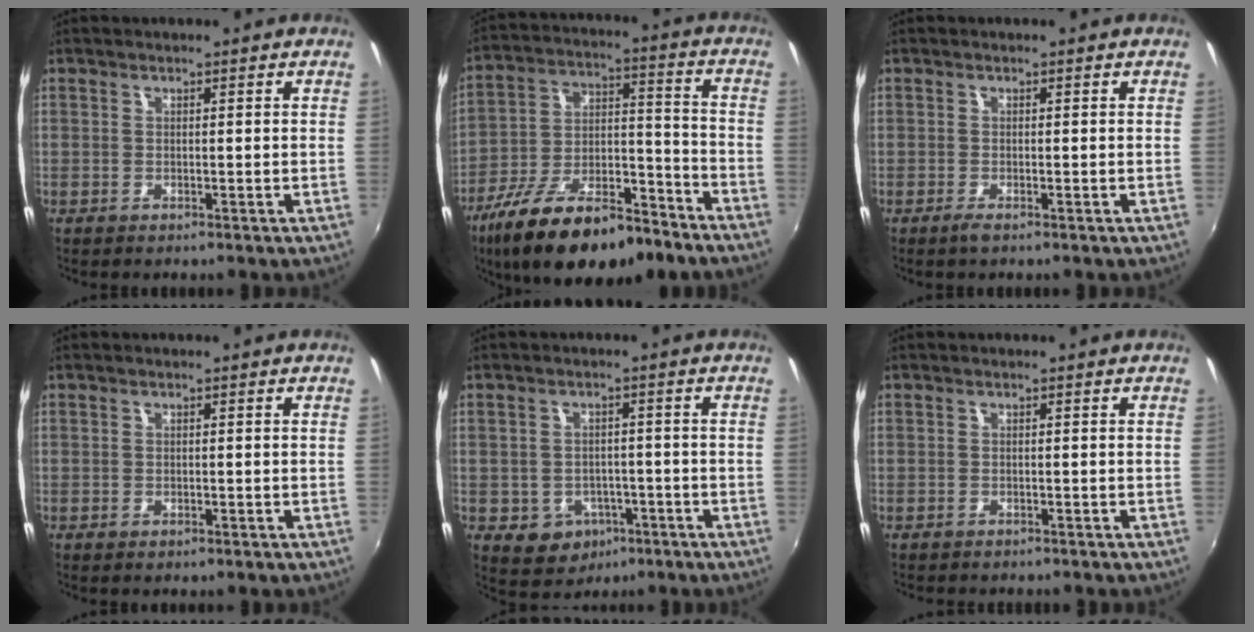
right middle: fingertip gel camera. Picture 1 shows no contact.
{"total": 21.3, "force": [-13.9, 7.7, 14.2], "torque": [-0.259, -0.024, -0.222]}
{"total": 1.2, "force": [-0.8, 0.0, 0.9], "torque": [-0.019, -0.006, -0.017]}
{"total": 0.5, "force": [-0.4, 0.3, 0.2], "torque": [-0.004, -0.004, -0.008]}
{"total": 7.0, "force": [-3.0, 5.9, 2.3], "torque": [-0.059, 0.005, -0.025]}
{"total": 1.7, "force": [-1.6, 0.4, 0.4], "torque": [-0.013, -0.009, -0.022]}